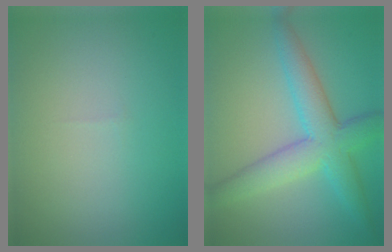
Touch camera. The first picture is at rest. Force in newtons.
{"total": 6.1, "press": 6.1, "slide": 0.1}